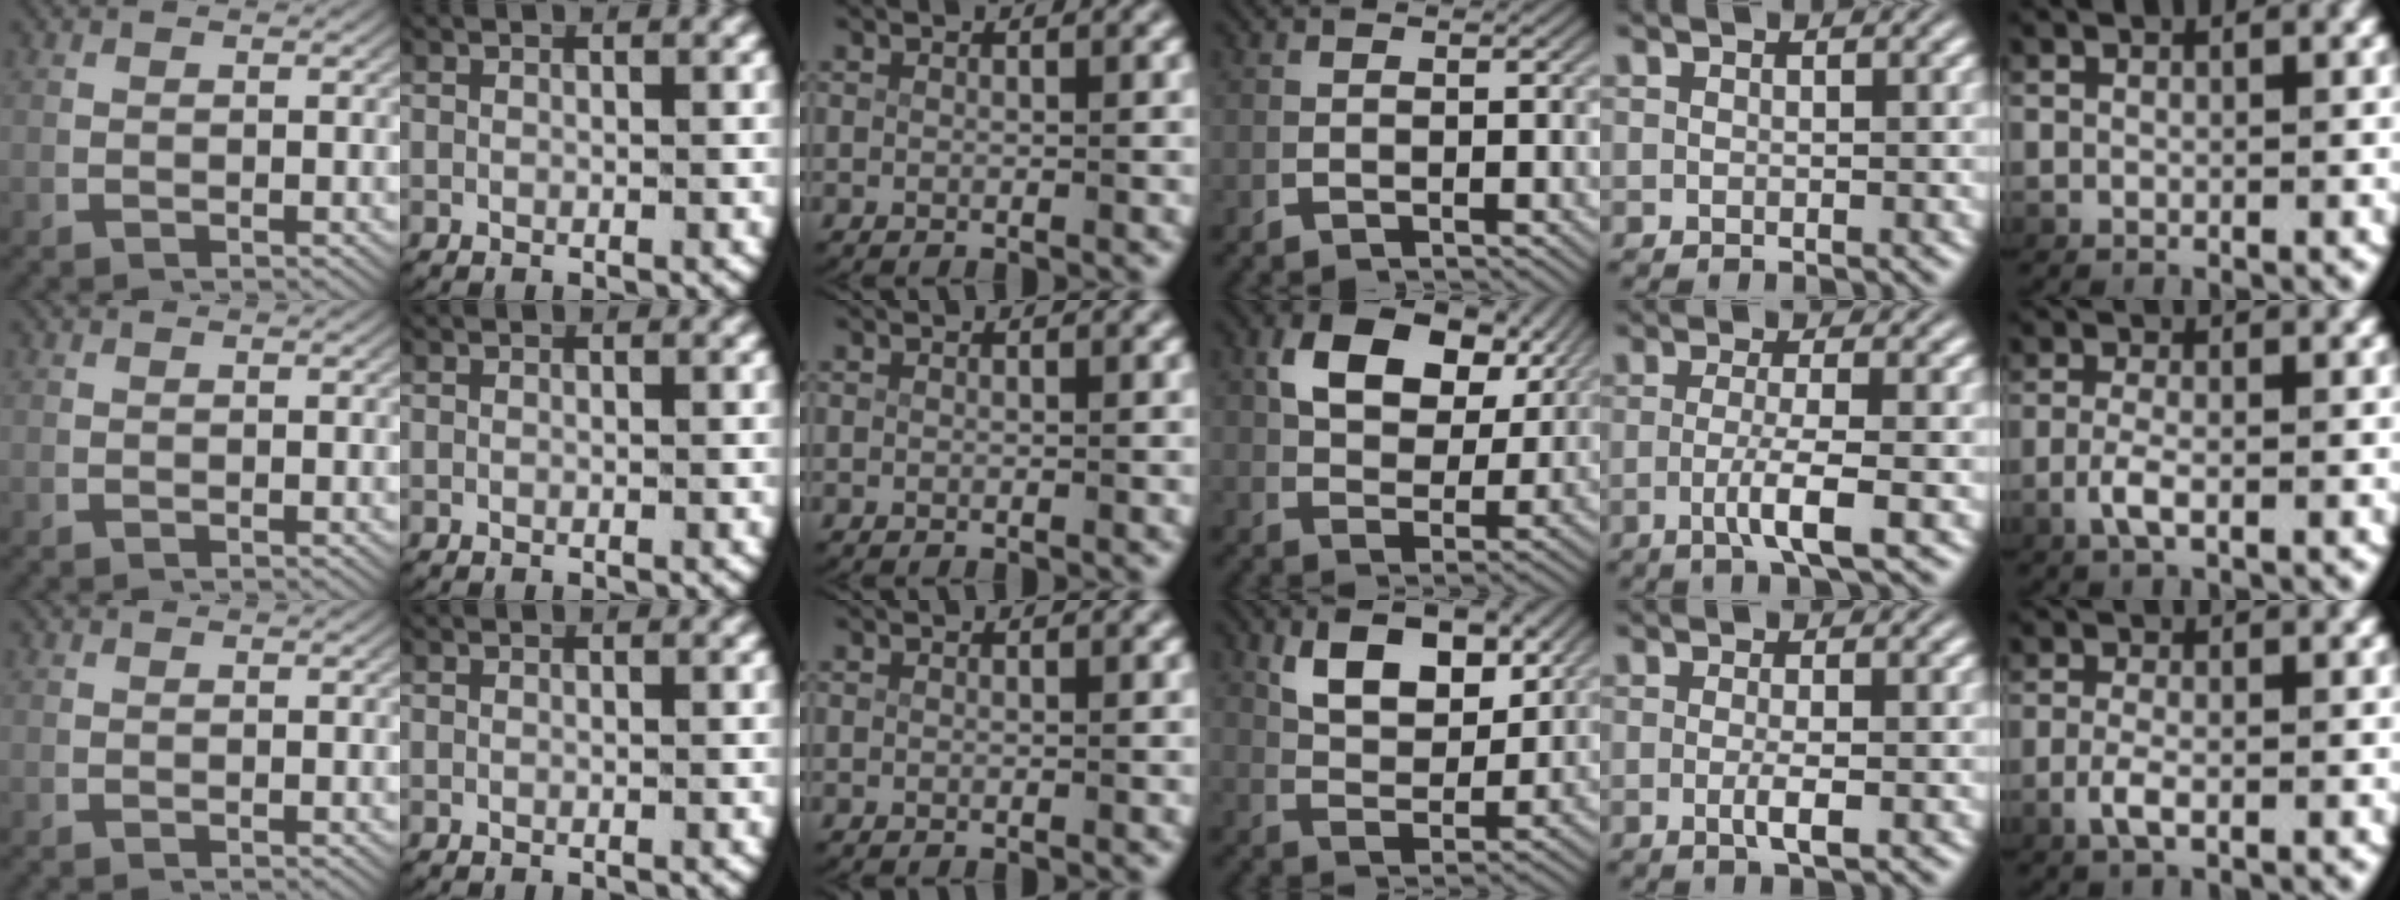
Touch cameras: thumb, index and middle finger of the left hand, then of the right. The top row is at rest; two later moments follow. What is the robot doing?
{"motion": "lift_and_place", "object": "photo album"}